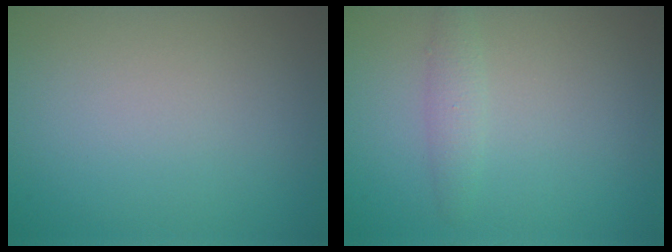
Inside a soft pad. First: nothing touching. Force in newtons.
{"total": 1.4, "press": 1.4, "slide": 0.0}